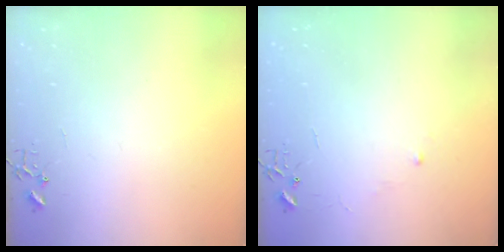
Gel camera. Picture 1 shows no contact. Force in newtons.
{"total": 4.4, "press": 4.4, "slide": 0.6}